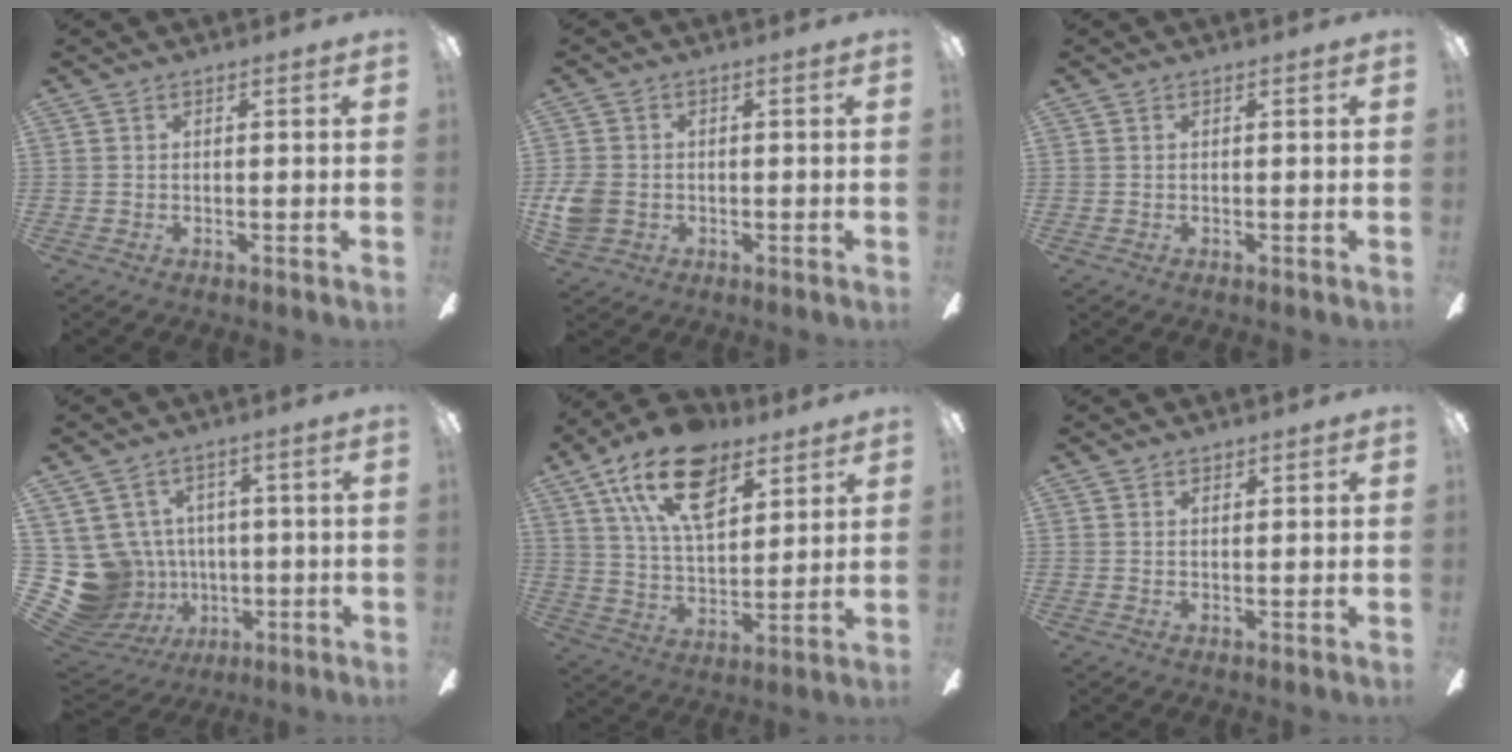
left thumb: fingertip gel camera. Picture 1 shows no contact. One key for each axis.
{"total": 6.0, "fx": -0.9, "fy": 5.0, "fz": 3.1, "tx": -0.073, "ty": 0.004, "tz": -0.016}
{"total": 0.0}
{"total": 13.5, "fx": -0.6, "fy": 12.8, "fz": 4.2, "tx": -0.143, "ty": -0.015, "tz": 0.016}
{"total": 19.8, "fx": 11.2, "fy": 10.3, "fz": 12.7, "tx": -0.230, "ty": -0.040, "tz": 0.198}
{"total": 1.2, "fx": 1.1, "fy": 0.5, "fz": 0.1, "tx": -0.002, "ty": -0.001, "tz": 0.022}